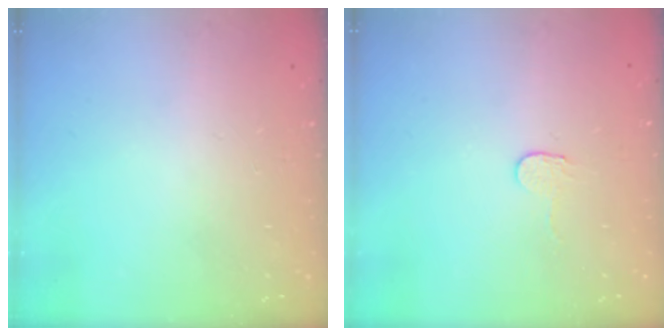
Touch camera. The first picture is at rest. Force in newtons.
{"total": 2.7, "press": 2.7, "slide": 0.2}